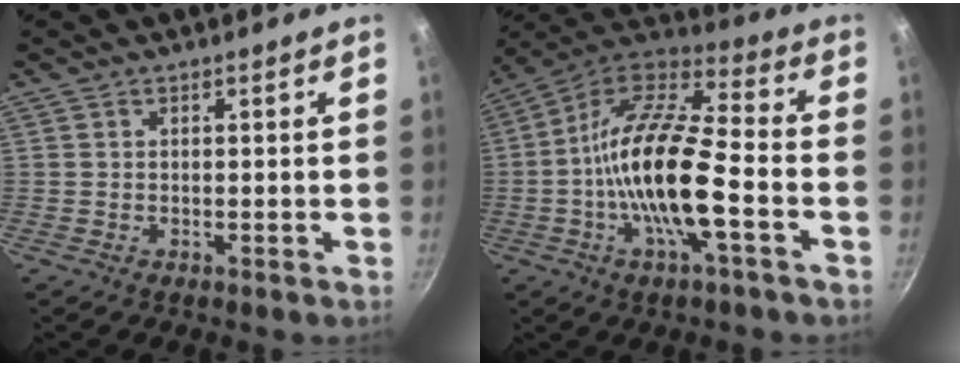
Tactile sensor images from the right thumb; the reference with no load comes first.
{"total": 19.3, "force": [-4.5, 6.2, 17.8], "torque": [-0.332, 0.037, -0.102]}